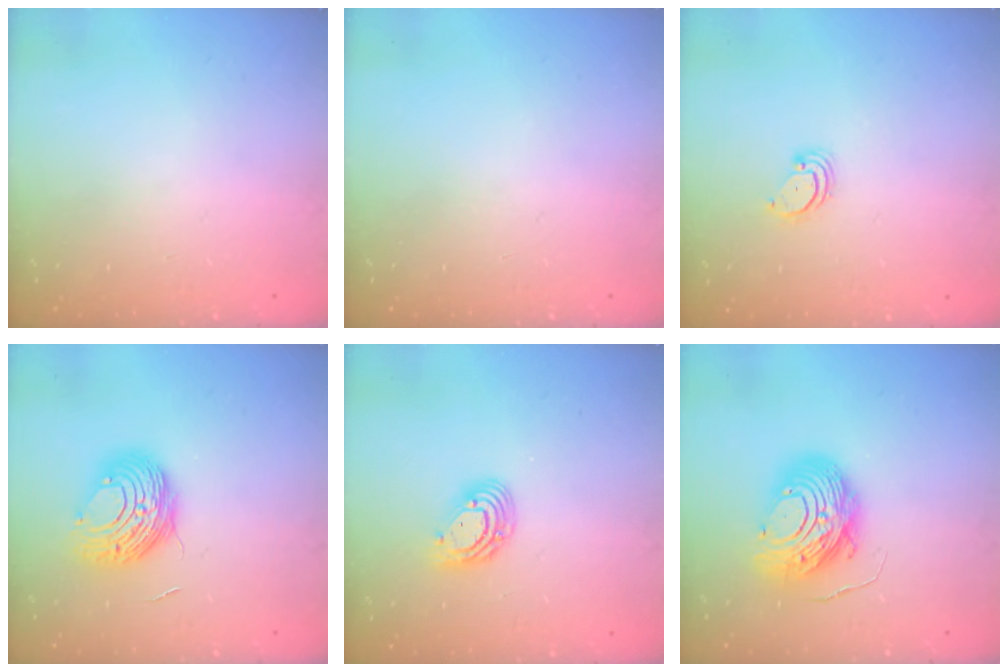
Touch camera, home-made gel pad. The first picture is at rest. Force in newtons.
{"total": 0.0}
{"total": 2.2, "press": 2.2, "slide": 0.3}
{"total": 10.1, "press": 10.1, "slide": 0.7}
{"total": 9.2, "press": 9.0, "slide": 1.5}
{"total": 12.2, "press": 12.1, "slide": 1.2}